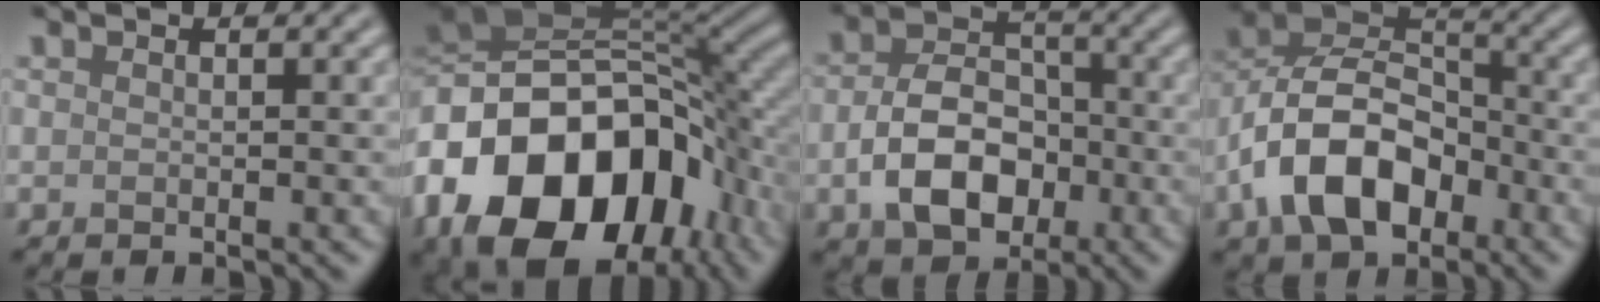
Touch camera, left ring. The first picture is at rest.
{"total": 18.3, "force": [-5.9, 12.4, 12.0], "torque": [-0.223, -0.003, -0.103]}
{"total": 7.1, "force": [-2.0, 4.8, 4.8], "torque": [-0.089, -0.001, -0.036]}
{"total": 9.9, "force": [-4.1, 6.1, 6.7], "torque": [-0.128, 0.011, -0.088]}